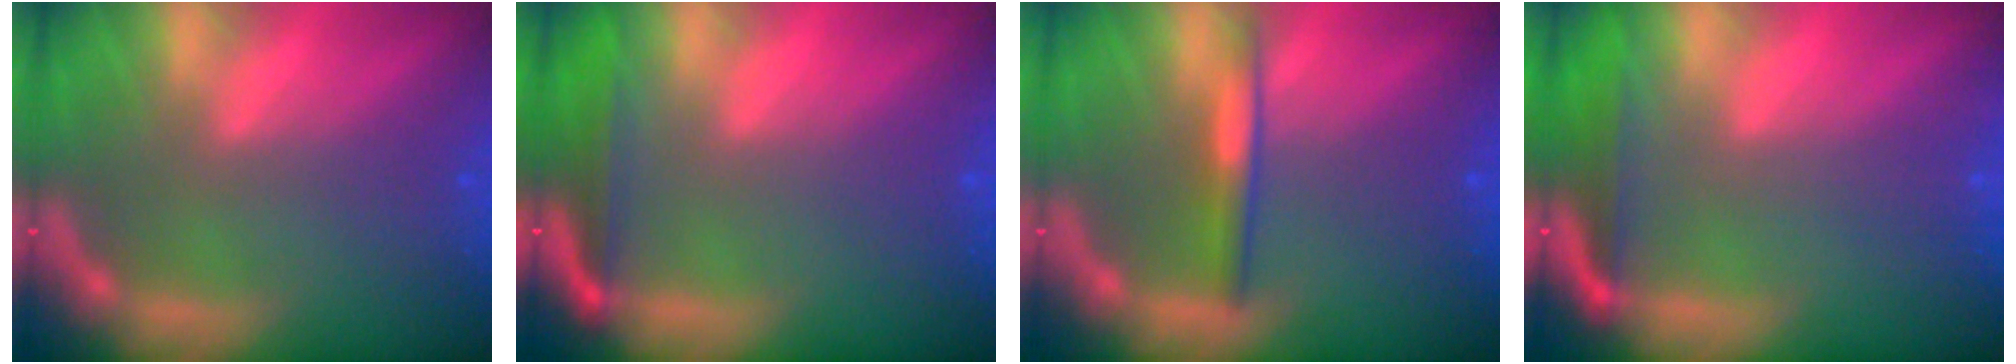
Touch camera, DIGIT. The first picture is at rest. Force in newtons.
{"total": 4.0}
{"total": 2.5}
{"total": 3.5}